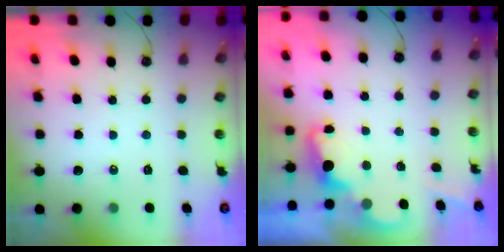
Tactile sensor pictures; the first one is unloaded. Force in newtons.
{"total": 2.4, "press": 2.3, "slide": 0.5}